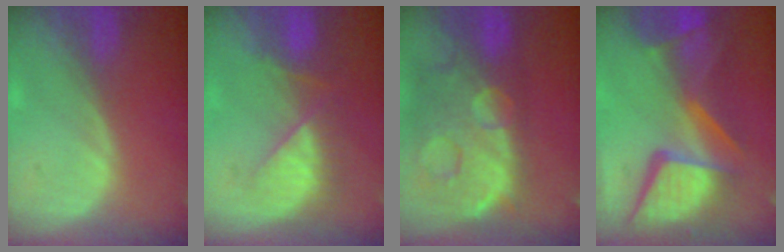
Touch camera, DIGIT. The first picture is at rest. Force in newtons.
{"total": 7.1, "press": 6.7, "slide": 2.4}
{"total": 14.5, "press": 11.7, "slide": 8.4}
{"total": 13.6, "press": 11.1, "slide": 7.9}